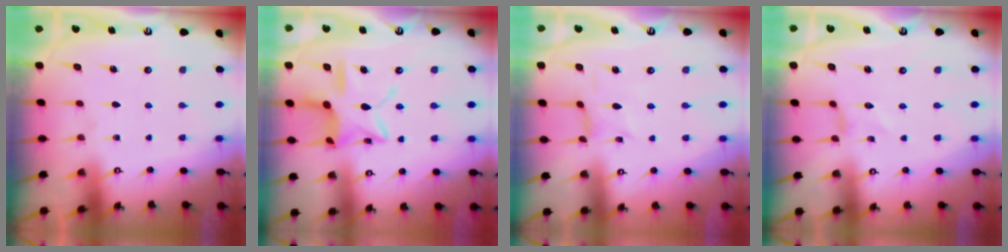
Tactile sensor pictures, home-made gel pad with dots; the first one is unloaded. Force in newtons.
{"total": 13.8, "press": 13.8, "slide": 1.0}
{"total": 0.8, "press": 0.7, "slide": 0.2}
{"total": 0.0}